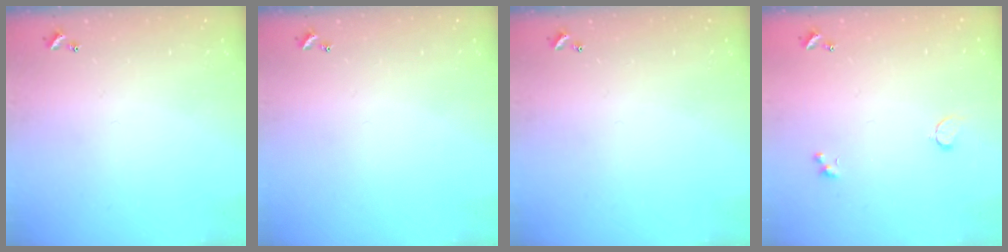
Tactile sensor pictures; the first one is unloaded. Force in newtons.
{"total": 0.0}
{"total": 0.0}
{"total": 1.5, "press": 1.4, "slide": 0.7}